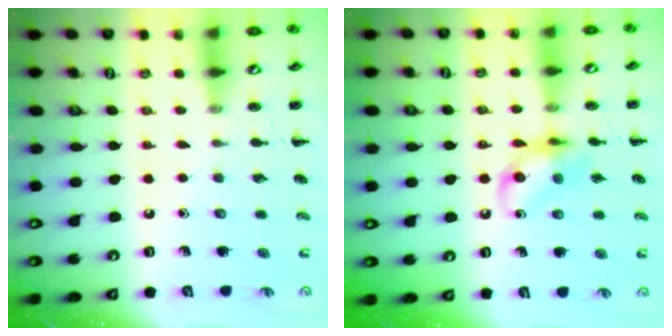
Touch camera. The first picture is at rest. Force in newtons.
{"total": 12.5, "press": 12.3, "slide": 2.1}